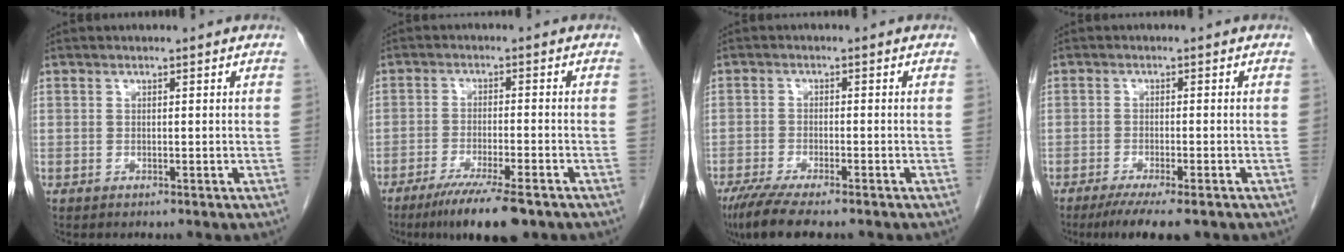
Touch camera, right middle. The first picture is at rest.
{"total": 9.7, "force": [-6.9, 0.9, 6.7], "torque": [-0.106, -0.022, -0.108]}
{"total": 8.7, "force": [-6.8, 1.5, 5.2], "torque": [-0.083, -0.018, -0.109]}
{"total": 7.6, "force": [-5.7, 1.1, 5.0], "torque": [-0.072, -0.016, -0.085]}